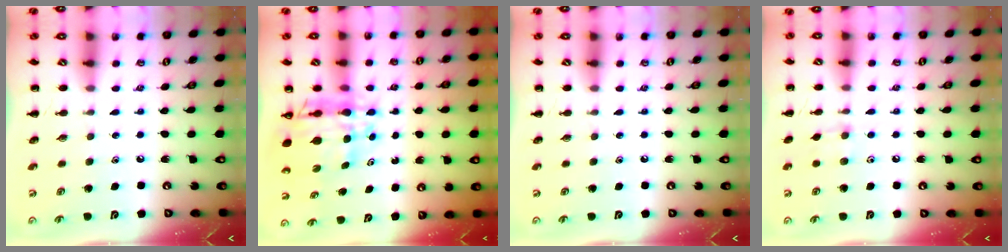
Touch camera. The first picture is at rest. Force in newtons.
{"total": 11.0, "press": 10.5, "slide": 3.4}
{"total": 0.0}
{"total": 4.3, "press": 4.1, "slide": 1.4}